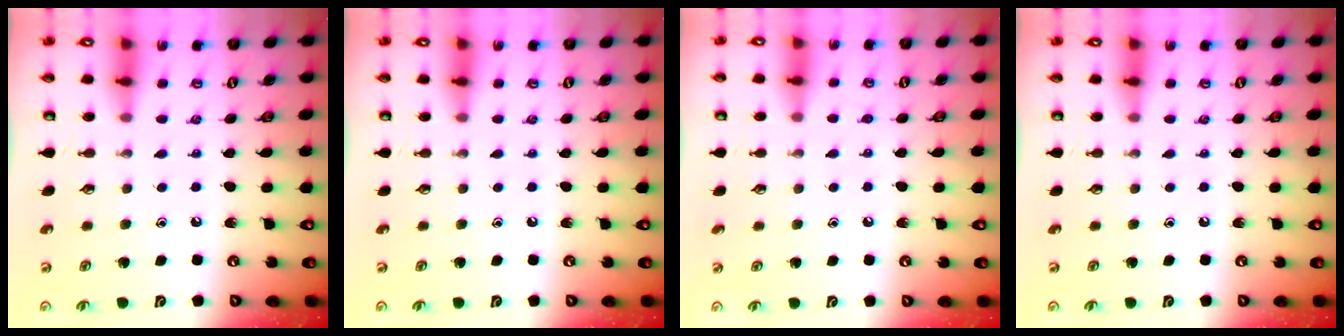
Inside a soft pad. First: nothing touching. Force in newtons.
{"total": 0.0}
{"total": 3.2, "press": 3.2, "slide": 0.4}
{"total": 0.0}